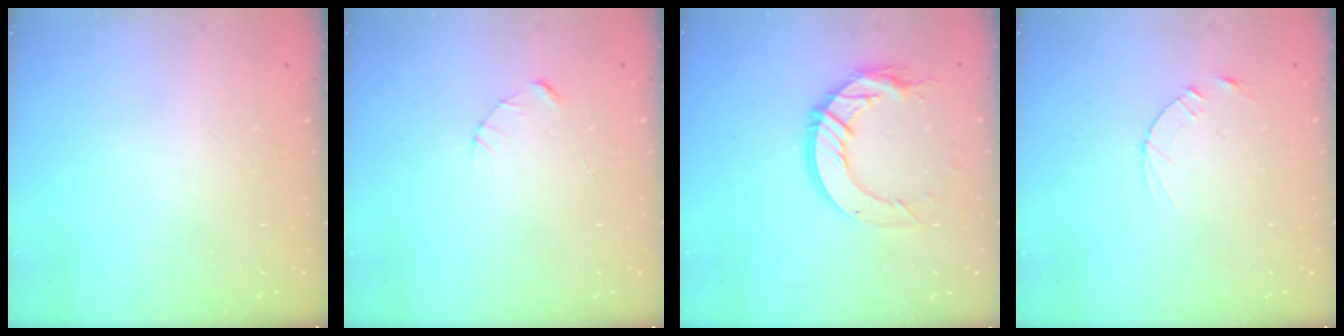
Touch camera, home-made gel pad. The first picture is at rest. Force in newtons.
{"total": 2.3, "press": 2.3, "slide": 0.3}
{"total": 13.6, "press": 13.6, "slide": 1.2}
{"total": 2.5, "press": 2.5, "slide": 0.3}